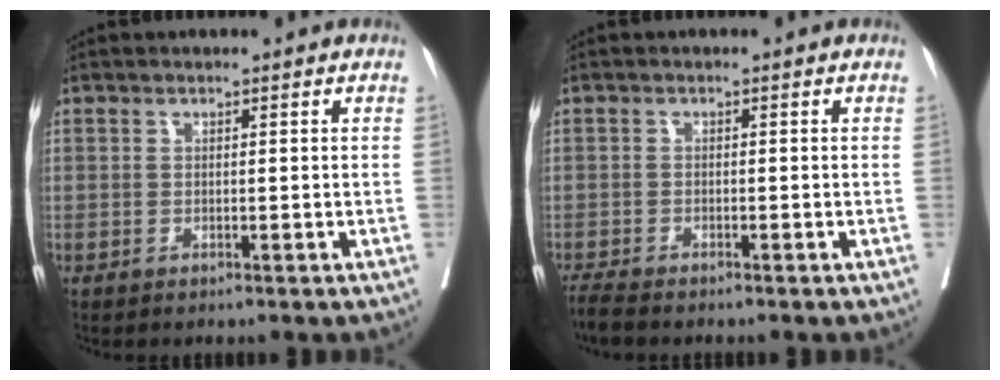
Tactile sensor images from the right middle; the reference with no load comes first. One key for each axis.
{"total": 2.9, "fx": -2.6, "fy": 0.0, "fz": 1.1, "tx": -0.024, "ty": -0.010, "tz": -0.050}